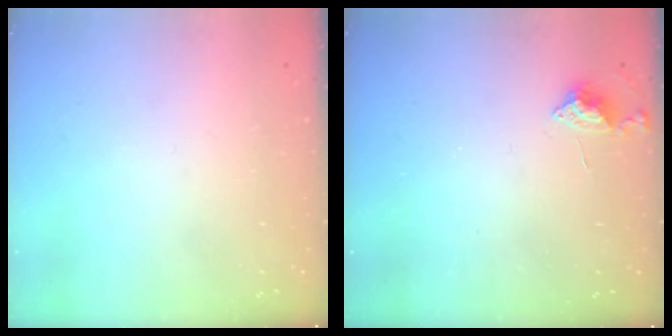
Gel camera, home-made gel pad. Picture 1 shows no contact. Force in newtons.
{"total": 6.8, "press": 6.8, "slide": 0.8}